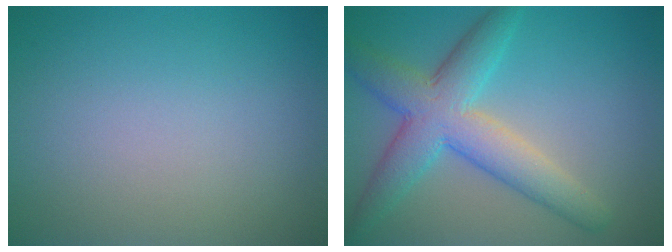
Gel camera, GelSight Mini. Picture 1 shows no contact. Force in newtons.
{"total": 6.6, "press": 6.6, "slide": 0.1}